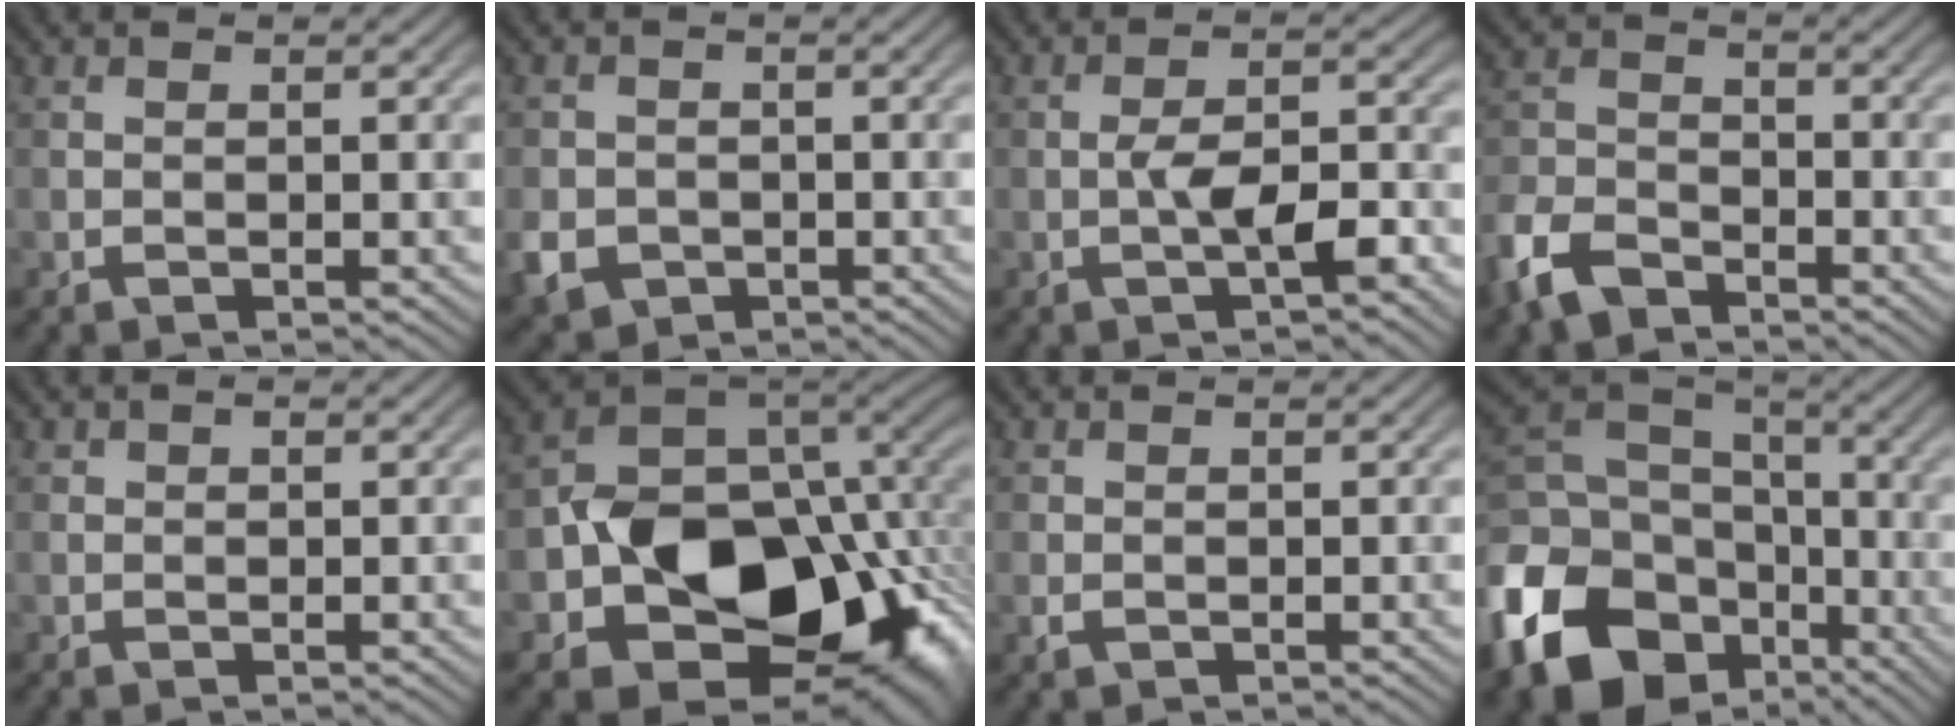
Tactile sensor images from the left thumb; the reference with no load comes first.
{"total": 4.3, "force": [-1.7, 3.5, 1.8], "torque": [-0.047, -0.011, -0.039]}
{"total": 5.1, "force": [-1.7, 1.7, 4.5], "torque": [-0.078, 0.009, -0.032]}
{"total": 7.6, "force": [-5.3, 3.9, 3.7], "torque": [-0.091, -0.007, -0.123]}
{"total": 0.9, "force": [0.4, 0.6, 0.5], "torque": [-0.009, 0.002, 0.004]}
{"total": 19.9, "force": [-5.1, 14.8, 12.2], "torque": [-0.227, -0.053, -0.053]}
{"total": 1.0, "force": [-0.3, 0.8, 0.6], "torque": [-0.015, -0.003, -0.005]}
{"total": 19.7, "force": [-8.5, 14.3, 10.5], "torque": [-0.292, -0.042, -0.153]}